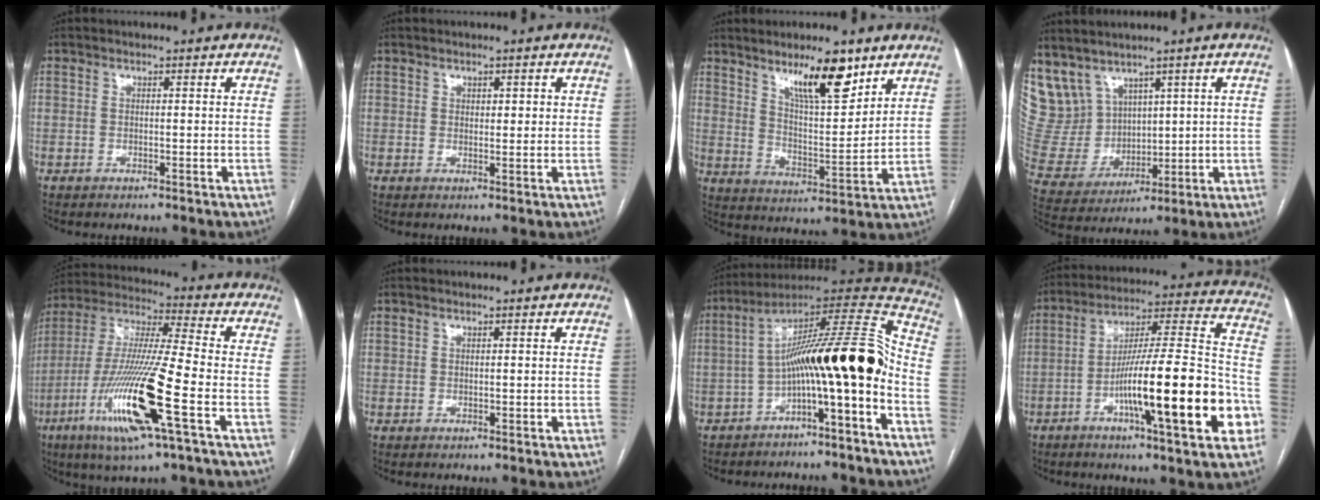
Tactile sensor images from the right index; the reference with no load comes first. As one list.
[{"total": 2.0, "force": [0.9, 1.0, 1.5], "torque": [-0.018, 0.002, 0.011]}, {"total": 11.4, "force": [7.6, 2.6, 8.0], "torque": [-0.134, -0.005, 0.134]}, {"total": 11.7, "force": [7.7, 8.1, 3.3], "torque": [-0.095, 0.033, 0.186]}, {"total": 18.8, "force": [-7.2, 0.5, 17.4], "torque": [-0.368, -0.027, -0.138]}, {"total": 0.0}, {"total": 18.3, "force": [-4.4, 1.7, 17.7], "torque": [-0.277, 0.040, -0.068]}, {"total": 22.4, "force": [-7.8, 1.9, 20.9], "torque": [-0.295, 0.004, -0.121]}]